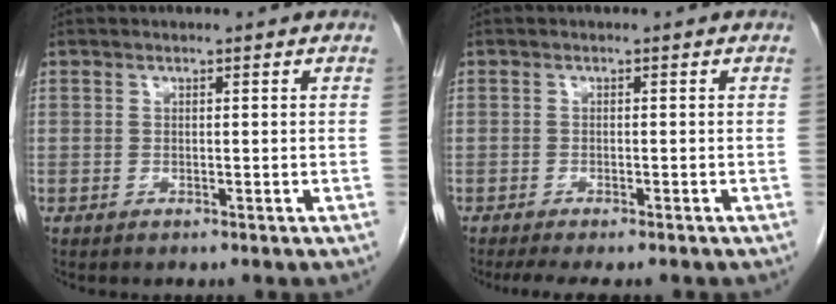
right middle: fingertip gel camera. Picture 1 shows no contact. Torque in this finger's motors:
{"motor_torque": [0.47, -0.35, 0.15, 0.02]}